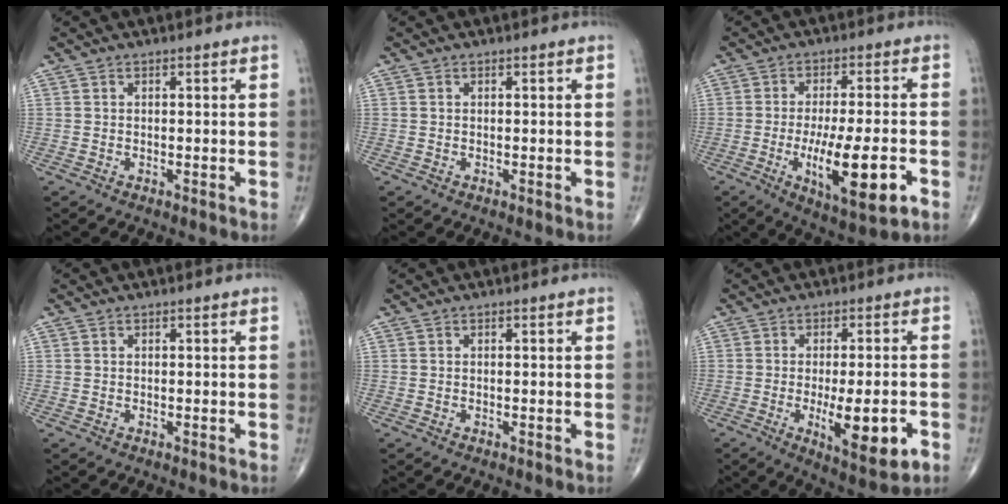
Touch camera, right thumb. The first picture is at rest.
{"total": 0.0}
{"total": 14.2, "force": [-4.3, 3.7, 13.0], "torque": [-0.213, -0.004, -0.061]}
{"total": 0.0}
{"total": 0.0}
{"total": 11.3, "force": [-3.3, 3.2, 10.3], "torque": [-0.147, -0.007, -0.043]}